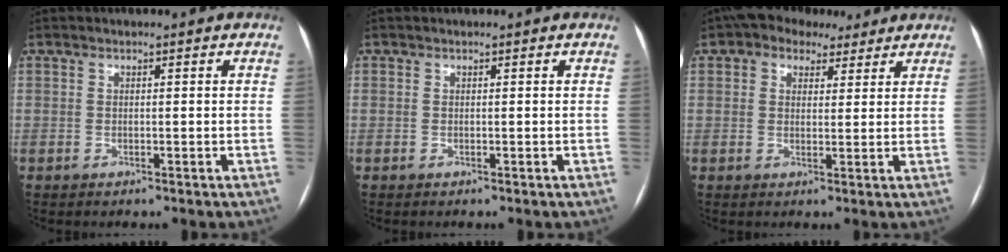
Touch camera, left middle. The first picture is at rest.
{"total": 0.0}
{"total": 7.5, "force": [4.7, 5.1, 2.9], "torque": [-0.037, 0.039, 0.070]}